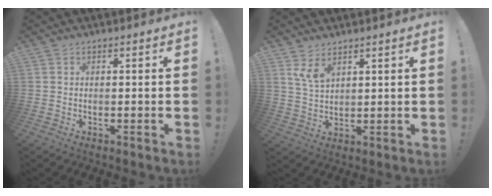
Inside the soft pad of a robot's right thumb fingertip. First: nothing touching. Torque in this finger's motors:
{"motor_torque": [0.11, 0.91, 0.51, 0.23, 0.00]}